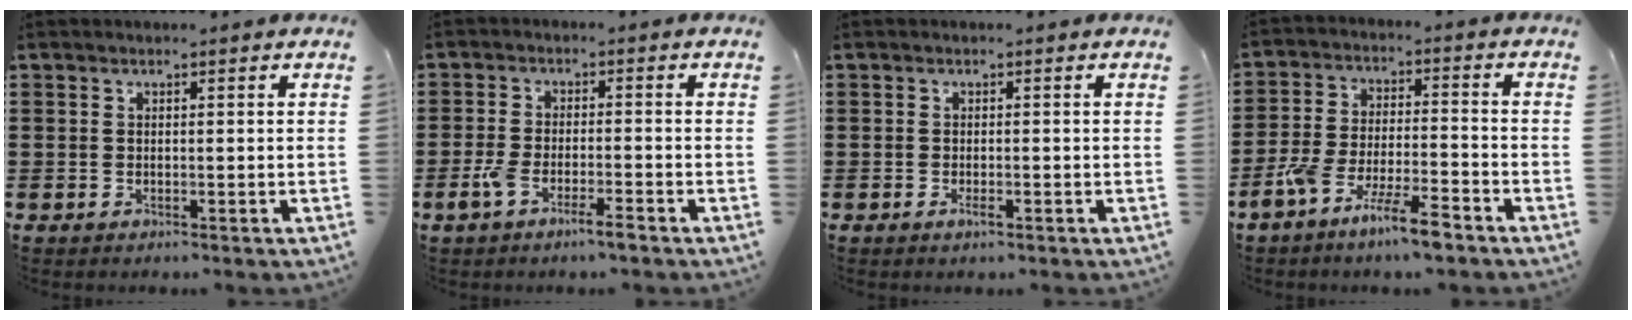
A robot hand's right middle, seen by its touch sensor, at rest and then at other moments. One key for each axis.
{"total": 4.3, "fx": -2.6, "fy": 0.8, "fz": 3.3, "tx": -0.073, "ty": -0.002, "tz": -0.053}
{"total": 1.1, "fx": -0.6, "fy": 0.3, "fz": 0.9, "tx": -0.020, "ty": -0.008, "tz": -0.008}
{"total": 8.2, "fx": -6.3, "fy": 1.0, "fz": 5.1, "tx": -0.113, "ty": -0.003, "tz": -0.123}